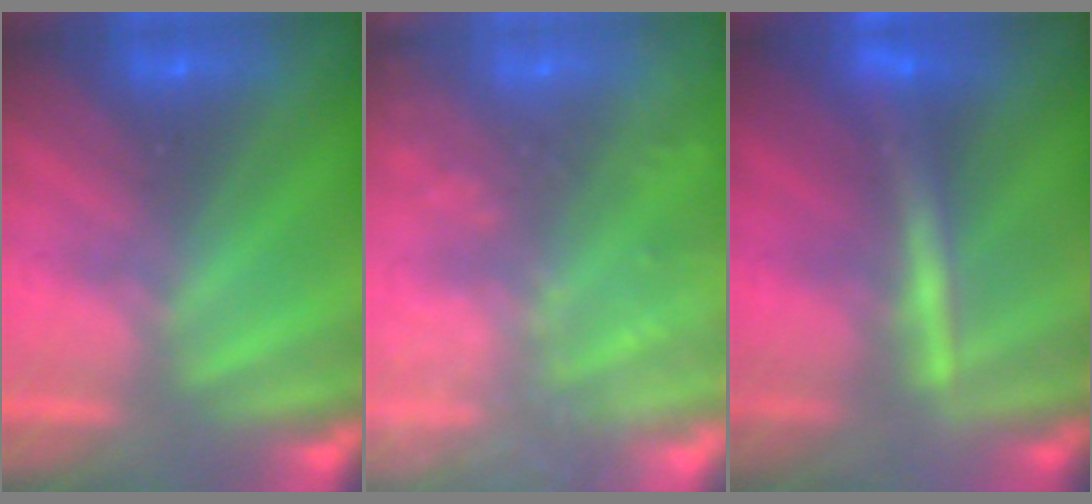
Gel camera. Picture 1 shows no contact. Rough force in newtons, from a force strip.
{"total": 8.3}
{"total": 2.4}